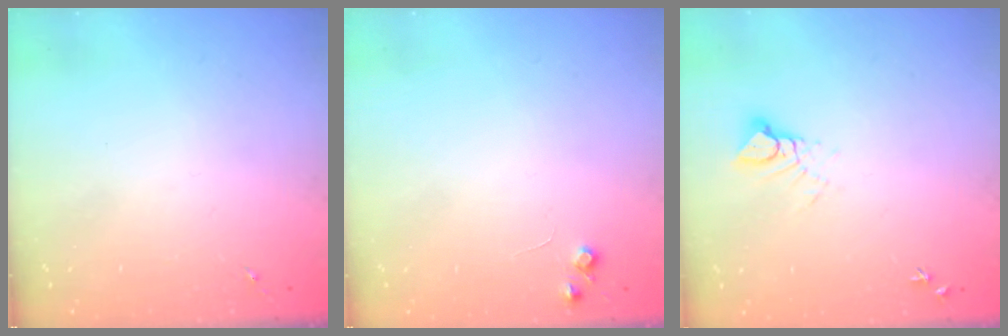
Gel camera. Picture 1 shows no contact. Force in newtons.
{"total": 4.9, "press": 4.8, "slide": 0.8}
{"total": 4.0, "press": 3.9, "slide": 0.4}